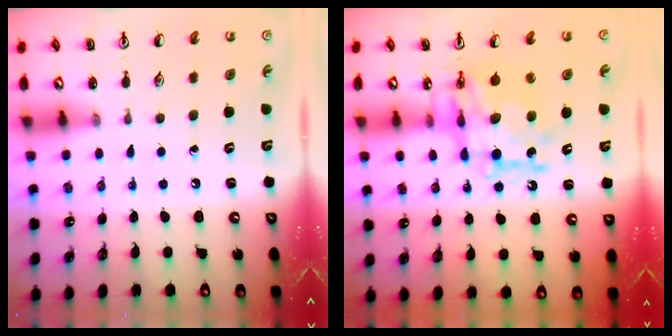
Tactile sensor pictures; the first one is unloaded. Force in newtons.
{"total": 11.7, "press": 11.6, "slide": 0.5}